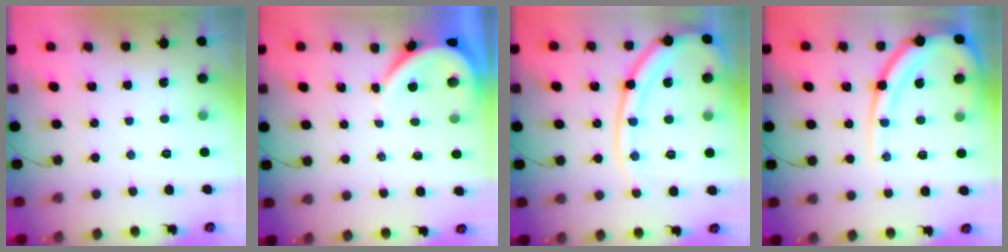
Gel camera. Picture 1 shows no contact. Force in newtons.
{"total": 3.8, "press": 3.7, "slide": 0.4}
{"total": 15.7, "press": 15.6, "slide": 1.6}
{"total": 15.2, "press": 15.1, "slide": 1.5}